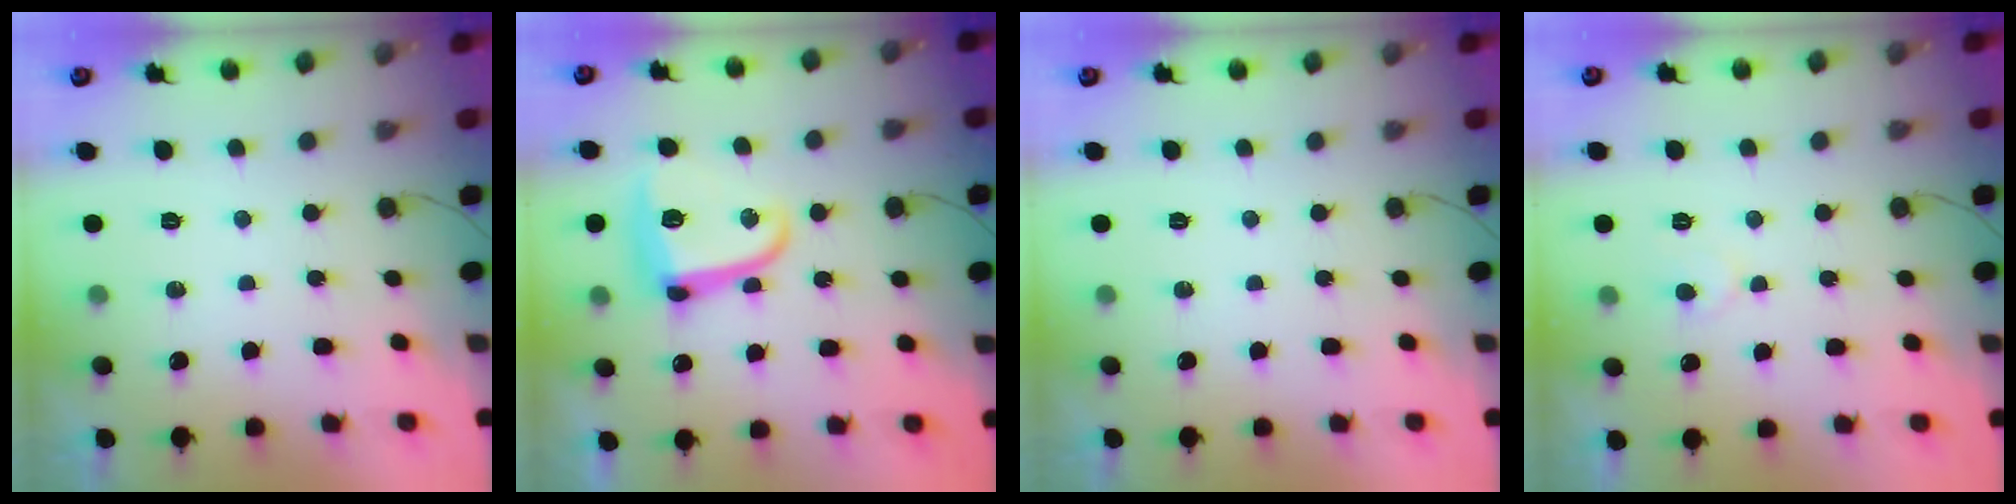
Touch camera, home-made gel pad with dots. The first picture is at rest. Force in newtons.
{"total": 12.4, "press": 12.4, "slide": 0.8}
{"total": 0.0}
{"total": 4.7, "press": 4.7, "slide": 0.4}